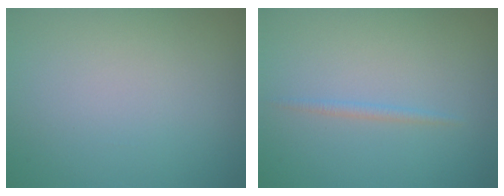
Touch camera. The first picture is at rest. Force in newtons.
{"total": 0.8, "press": 0.8, "slide": 0.0}